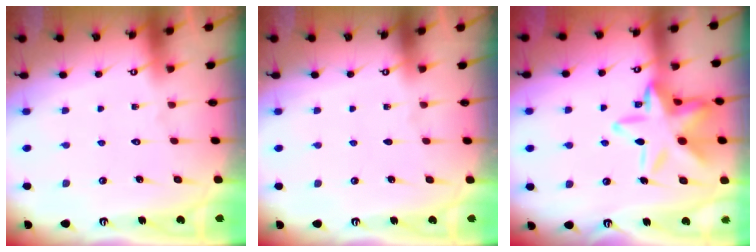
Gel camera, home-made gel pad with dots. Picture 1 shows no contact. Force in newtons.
{"total": 0.0}
{"total": 18.0, "press": 18.0, "slide": 1.1}